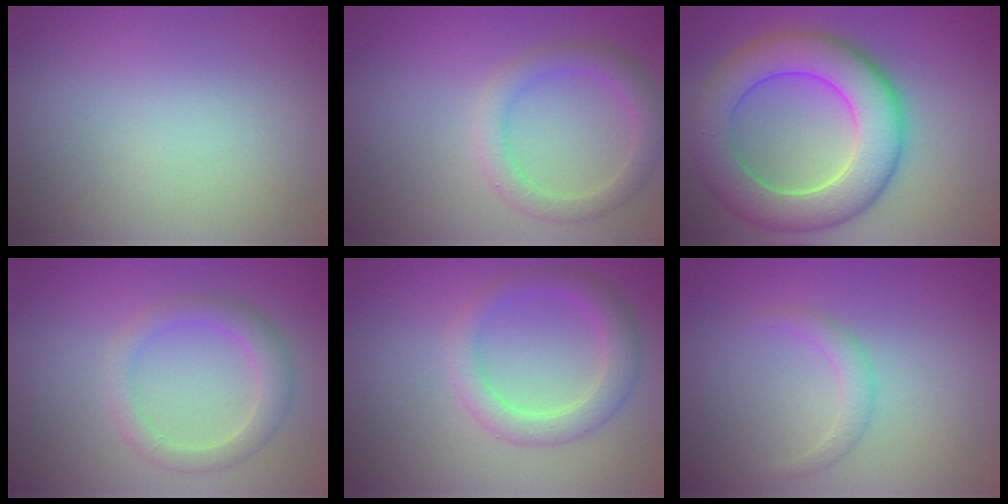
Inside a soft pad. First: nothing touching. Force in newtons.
{"total": 3.0, "press": 3.0, "slide": 0.1}
{"total": 9.2, "press": 9.1, "slide": 0.4}
{"total": 2.9, "press": 2.9, "slide": 0.1}
{"total": 3.4, "press": 3.4, "slide": 0.2}
{"total": 1.5, "press": 1.5, "slide": 0.1}